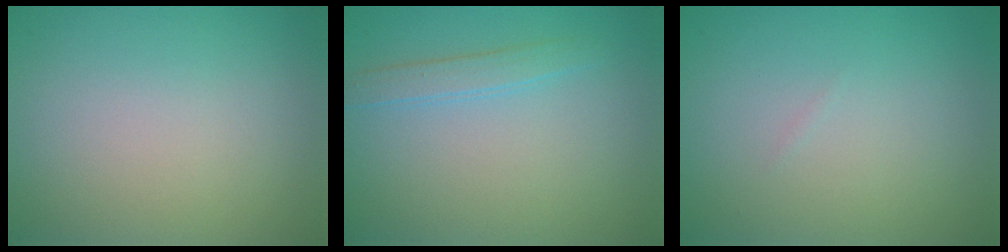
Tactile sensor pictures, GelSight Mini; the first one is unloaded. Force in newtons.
{"total": 1.7, "press": 1.7, "slide": 0.1}
{"total": 0.0}